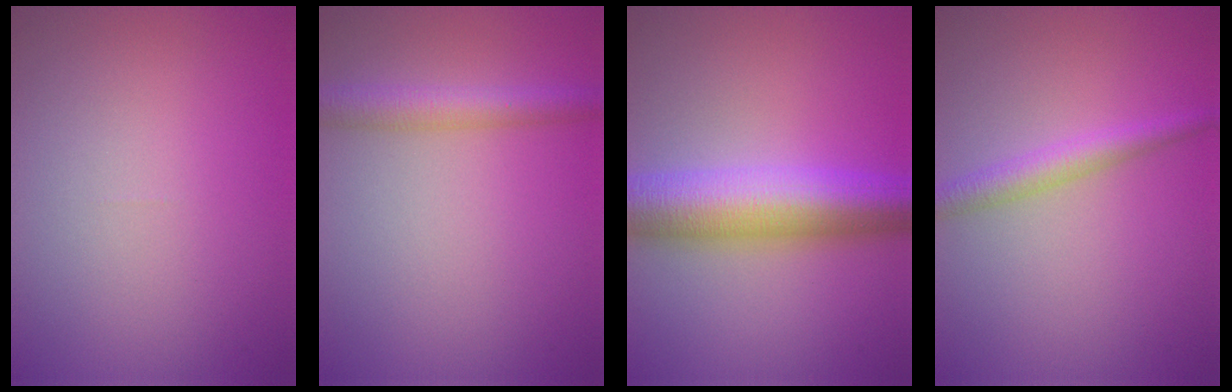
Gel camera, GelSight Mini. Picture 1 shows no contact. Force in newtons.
{"total": 3.6, "press": 3.6, "slide": 0.1}
{"total": 8.7, "press": 8.7, "slide": 0.2}
{"total": 2.5, "press": 2.5, "slide": 0.1}